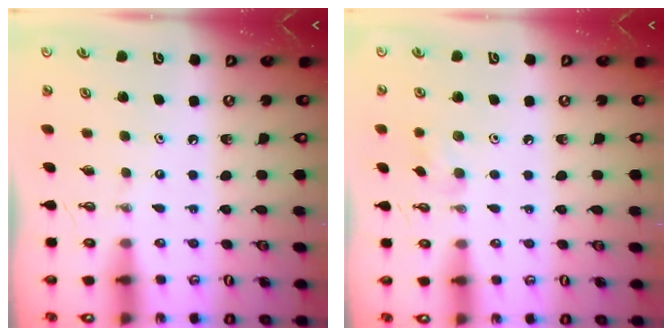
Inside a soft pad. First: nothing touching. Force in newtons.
{"total": 6.8, "press": 6.7, "slide": 0.7}